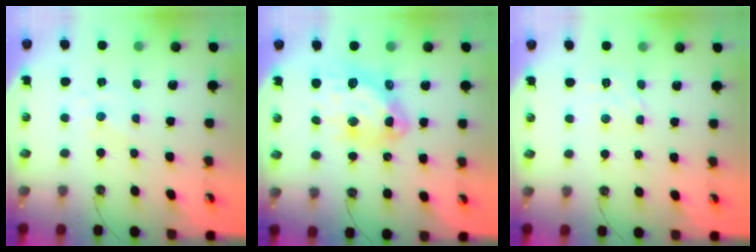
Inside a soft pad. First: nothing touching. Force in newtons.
{"total": 15.7, "press": 15.6, "slide": 1.6}
{"total": 3.0, "press": 3.0, "slide": 0.3}